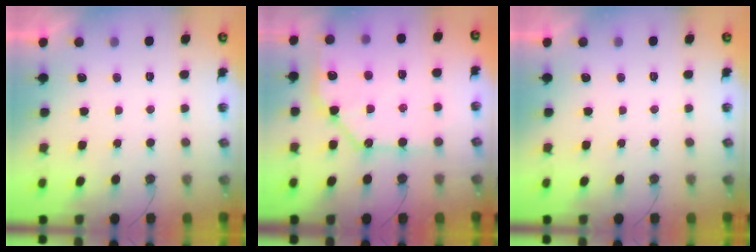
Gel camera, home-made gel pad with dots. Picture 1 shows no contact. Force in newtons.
{"total": 15.5, "press": 15.4, "slide": 1.9}
{"total": 0.0}